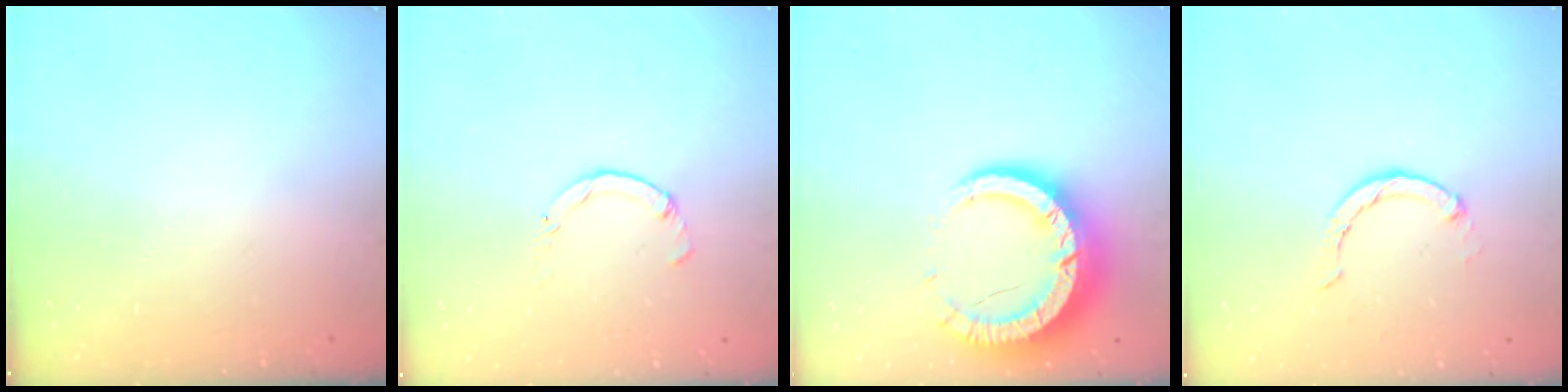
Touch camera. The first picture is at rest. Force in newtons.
{"total": 0.0}
{"total": 14.1, "press": 14.1, "slide": 1.2}
{"total": 3.0, "press": 3.0, "slide": 0.4}